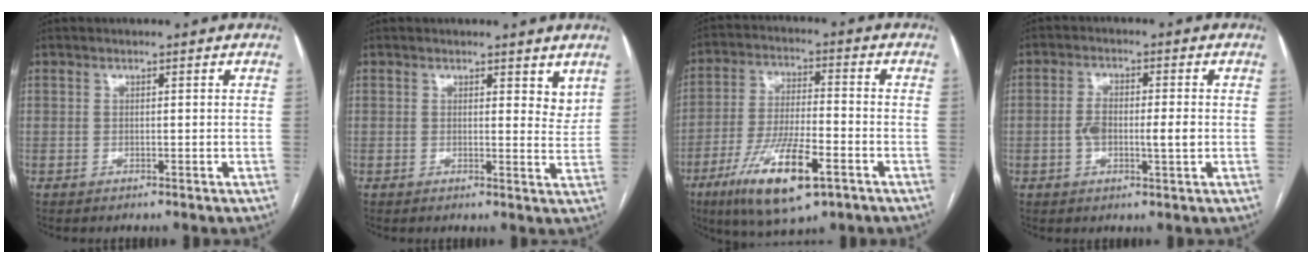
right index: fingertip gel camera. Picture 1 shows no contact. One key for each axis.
{"total": 3.5, "fx": 2.5, "fy": 1.5, "fz": 2.0, "tx": -0.015, "ty": -0.016, "tz": 0.025}
{"total": 14.4, "fx": -7.3, "fy": 3.3, "fz": 11.9, "tx": -0.232, "ty": -0.018, "tz": -0.122}
{"total": 5.3, "fx": -0.6, "fy": 1.8, "fz": 5.0, "tx": -0.099, "ty": 0.010, "tz": -0.007}